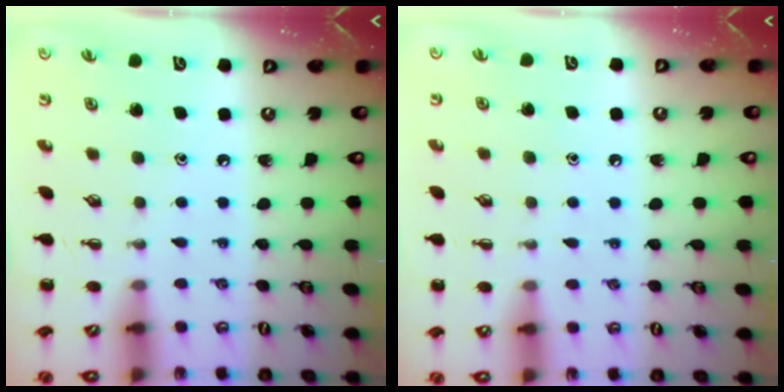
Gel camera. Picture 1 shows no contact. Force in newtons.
{"total": 5.7, "press": 5.5, "slide": 1.5}